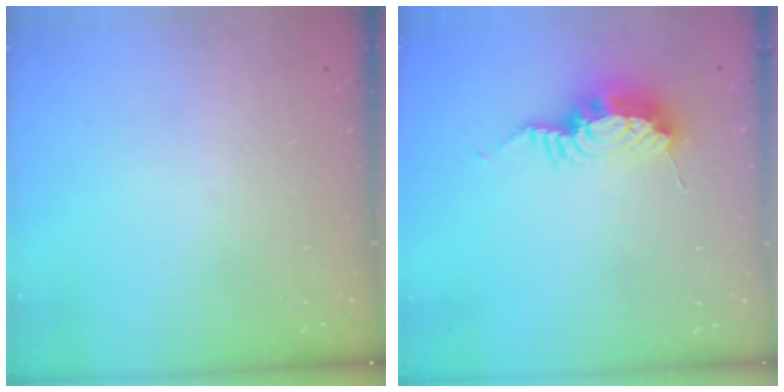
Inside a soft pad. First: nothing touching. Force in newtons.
{"total": 10.4, "press": 10.4, "slide": 0.5}